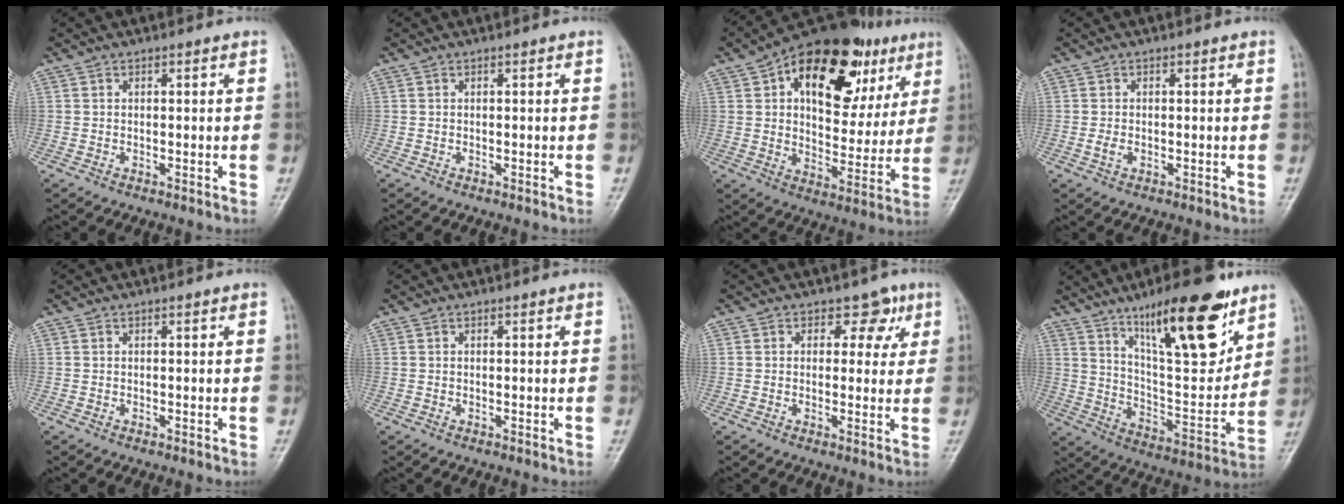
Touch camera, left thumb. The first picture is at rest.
{"total": 0.0}
{"total": 26.2, "force": [11.3, 14.5, 18.6], "torque": [-0.228, 0.002, 0.171]}
{"total": 1.6, "force": [-0.3, 1.1, 1.2], "torque": [-0.025, -0.002, -0.009]}
{"total": 0.0}
{"total": 0.0}
{"total": 4.9, "force": [2.2, 3.7, 2.4], "torque": [0.008, -0.004, 0.022]}
{"total": 21.8, "force": [13.3, 6.4, 16.0], "torque": [-0.213, -0.069, 0.225]}